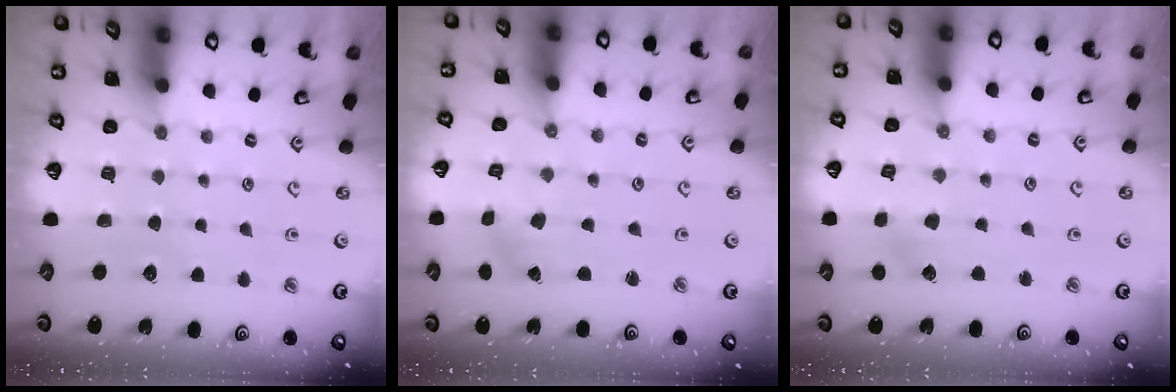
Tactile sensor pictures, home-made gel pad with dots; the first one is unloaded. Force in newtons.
{"total": 1.1, "press": 1.0, "slide": 0.1}
{"total": 2.1, "press": 2.1, "slide": 0.3}